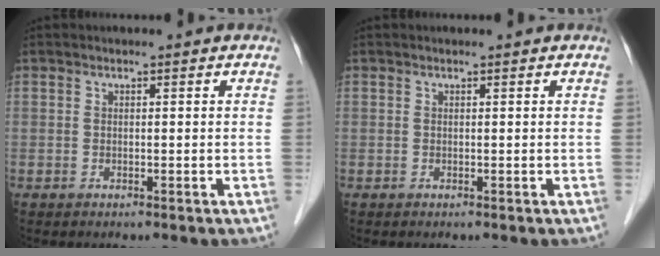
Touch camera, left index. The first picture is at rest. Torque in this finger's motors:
{"motor_torque": [0.11, -0.01, -0.03, -0.01]}